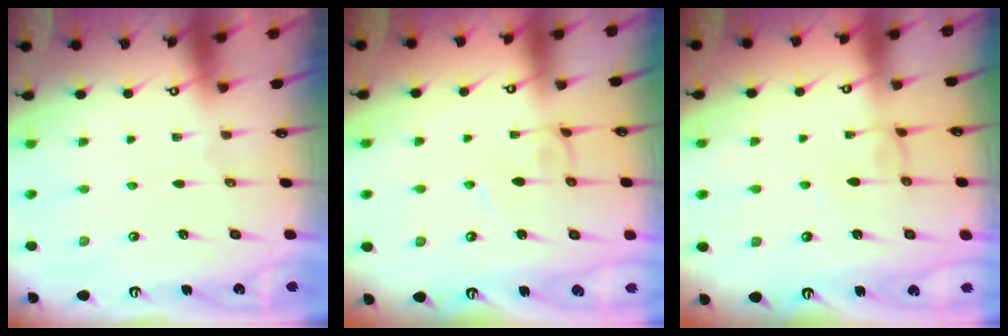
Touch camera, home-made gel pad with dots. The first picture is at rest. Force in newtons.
{"total": 2.0, "press": 2.0, "slide": 0.2}
{"total": 1.5, "press": 1.4, "slide": 0.3}